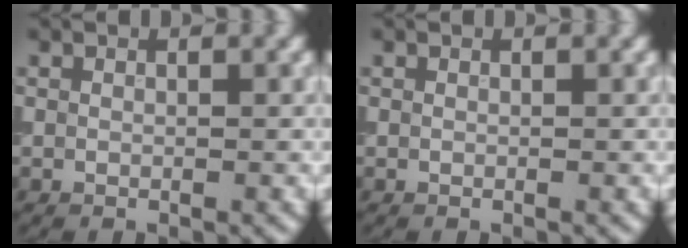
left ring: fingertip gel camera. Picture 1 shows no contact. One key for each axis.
{"total": 0.0}